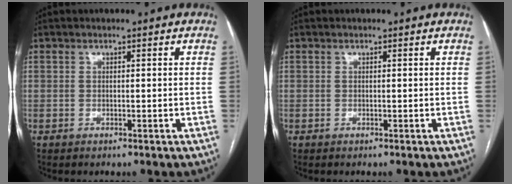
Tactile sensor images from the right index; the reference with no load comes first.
{"total": 0.0}